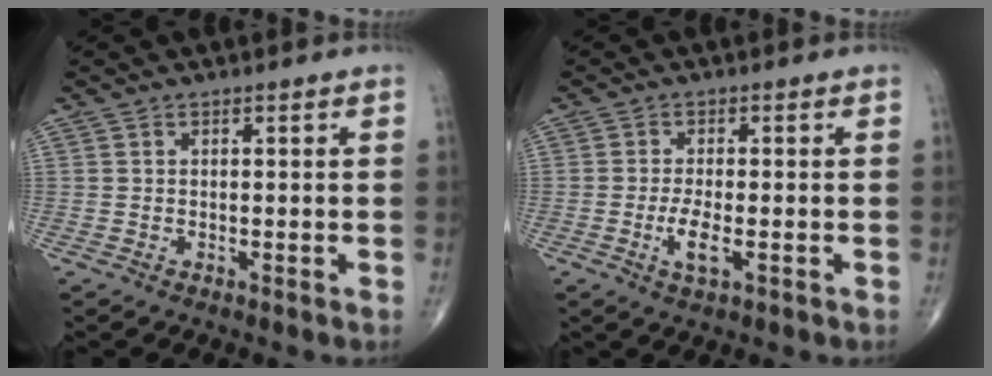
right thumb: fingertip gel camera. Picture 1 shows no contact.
{"total": 4.1, "force": [-1.2, 1.3, 3.7], "torque": [-0.074, -0.004, -0.021]}